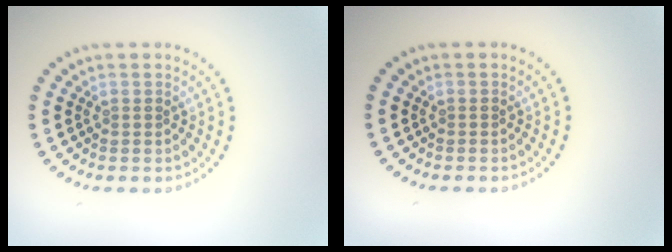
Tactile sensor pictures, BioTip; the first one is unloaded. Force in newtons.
{"total": 0.0}